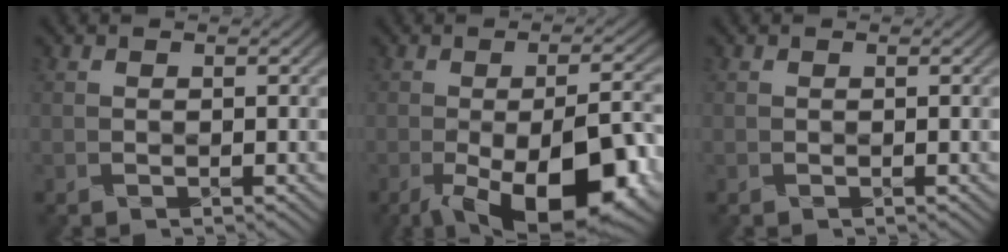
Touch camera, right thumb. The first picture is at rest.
{"total": 14.8, "force": [-6.6, 5.4, 12.0], "torque": [-0.162, -0.015, -0.100]}
{"total": 0.0}